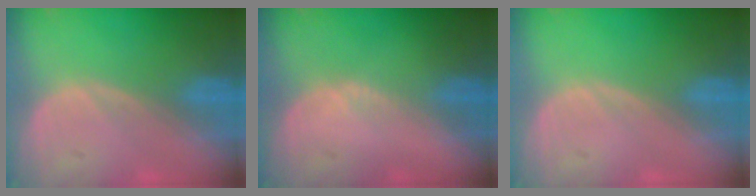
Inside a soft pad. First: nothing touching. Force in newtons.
{"total": 0.7, "press": 0.4, "slide": 0.5}
{"total": 0.0}